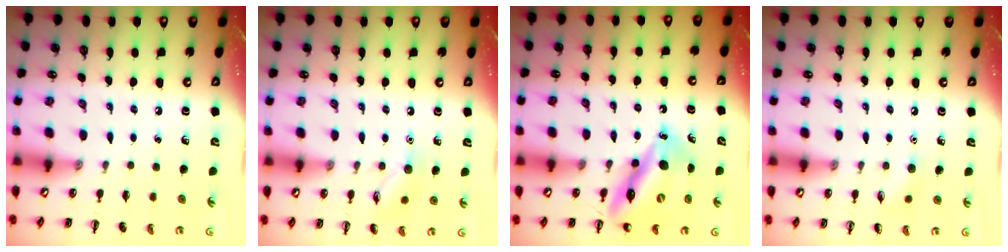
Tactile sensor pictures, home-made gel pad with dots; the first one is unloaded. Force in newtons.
{"total": 7.0, "press": 6.9, "slide": 1.3}
{"total": 14.2, "press": 13.6, "slide": 4.3}
{"total": 5.4, "press": 5.1, "slide": 1.7}